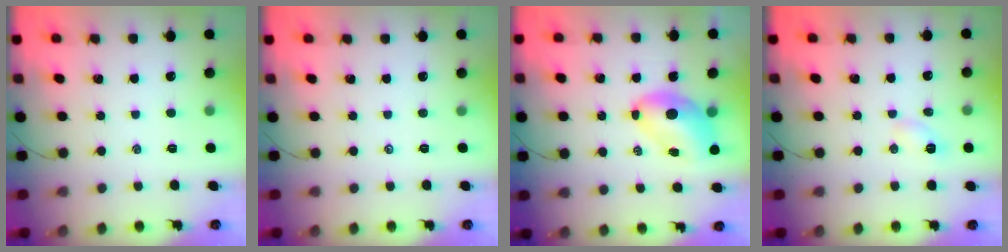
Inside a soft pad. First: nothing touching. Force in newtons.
{"total": 0.0}
{"total": 7.3, "press": 7.2, "slide": 1.6}
{"total": 4.2, "press": 4.0, "slide": 1.1}